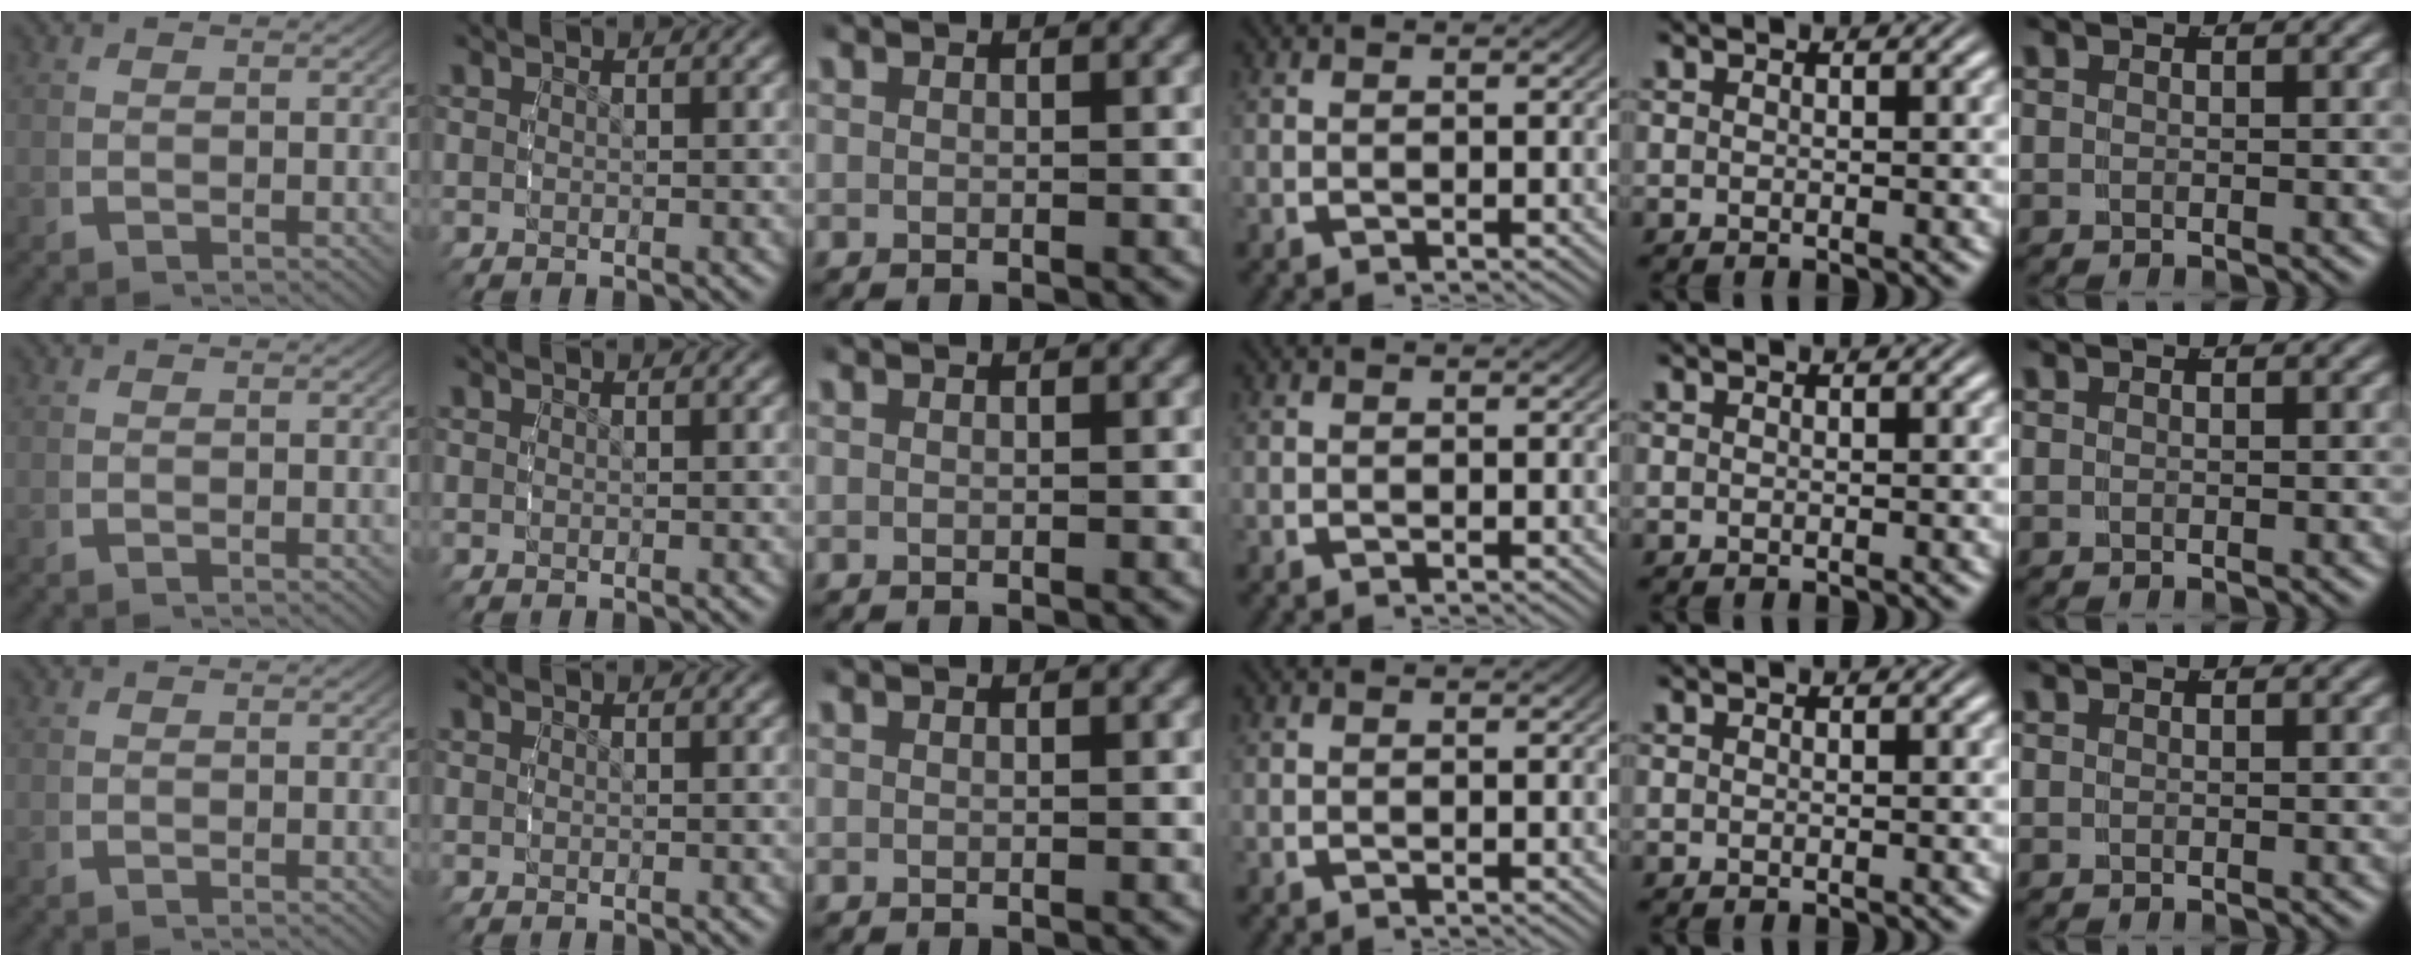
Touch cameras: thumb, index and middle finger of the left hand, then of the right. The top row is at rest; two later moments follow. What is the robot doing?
{"motion": "reach", "object": "toothpaste"}